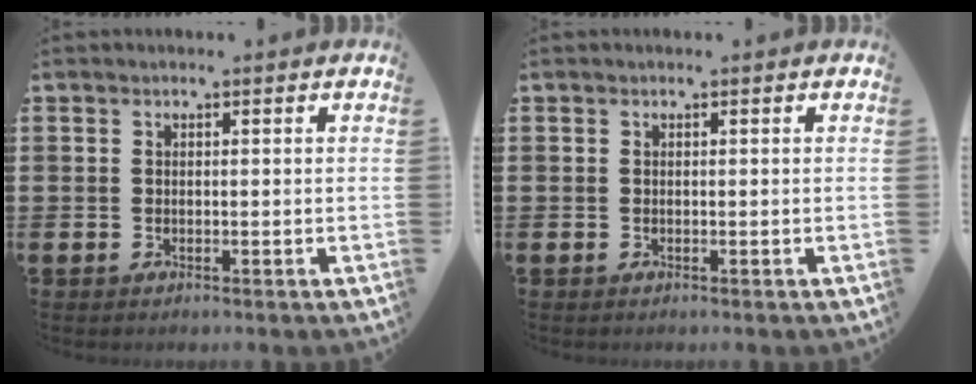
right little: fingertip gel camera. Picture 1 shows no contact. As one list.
[{"total": 0.0}]